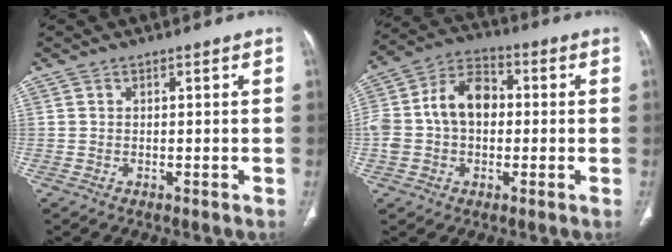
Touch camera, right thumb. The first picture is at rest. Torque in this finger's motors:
{"motor_torque": [1.50, 1.41, 1.27, -0.25, 0.14]}